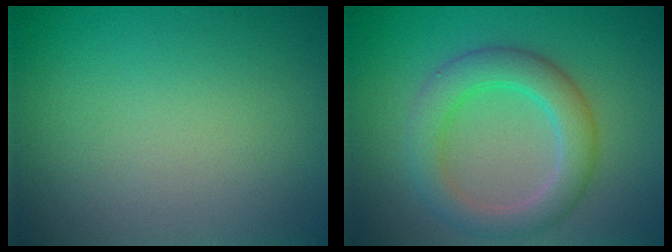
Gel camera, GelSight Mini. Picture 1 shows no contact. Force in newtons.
{"total": 4.7, "press": 4.7, "slide": 0.2}